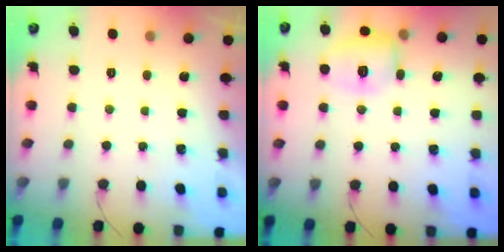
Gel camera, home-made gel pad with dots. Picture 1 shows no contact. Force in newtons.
{"total": 10.4, "press": 10.2, "slide": 1.7}